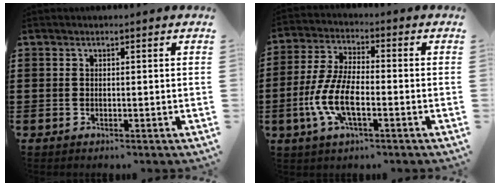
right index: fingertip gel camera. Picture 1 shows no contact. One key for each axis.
{"total": 8.8, "fx": -3.0, "fy": 3.1, "fz": 7.6, "tx": -0.182, "ty": -0.015, "tz": -0.061}